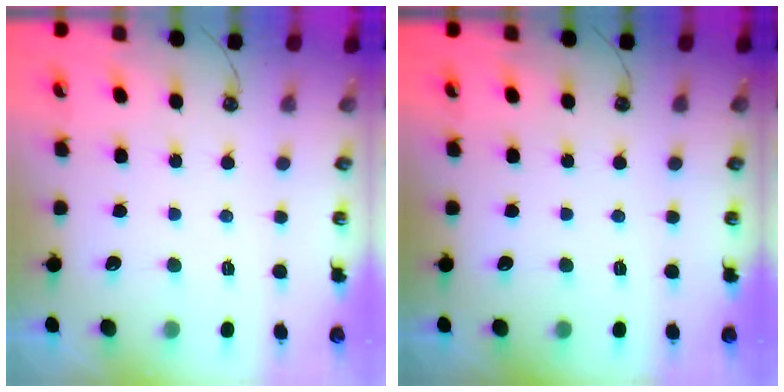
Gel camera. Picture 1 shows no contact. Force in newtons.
{"total": 0.0}